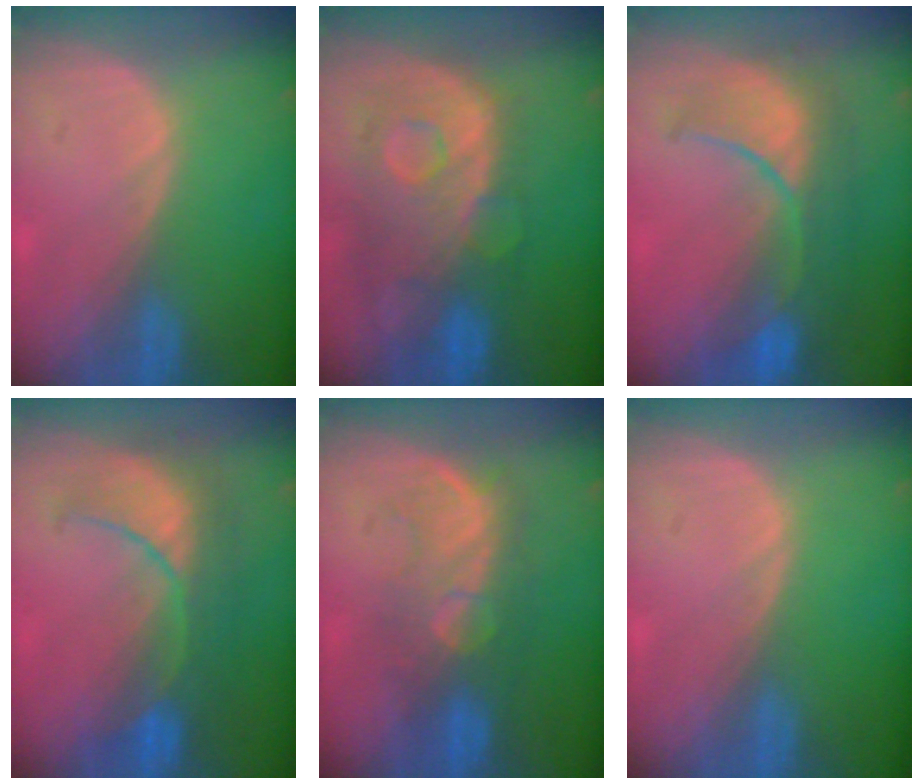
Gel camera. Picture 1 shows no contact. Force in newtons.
{"total": 11.3, "press": 9.8, "slide": 5.7}
{"total": 10.3, "press": 9.0, "slide": 5.0}
{"total": 8.3, "press": 8.3, "slide": 0.7}
{"total": 8.4, "press": 8.0, "slide": 2.5}
{"total": 0.0}